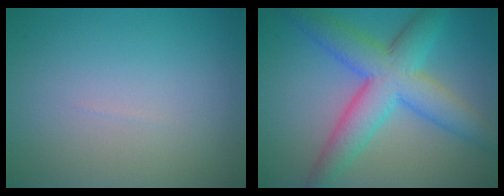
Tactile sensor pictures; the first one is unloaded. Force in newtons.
{"total": 7.9, "press": 7.9, "slide": 0.1}